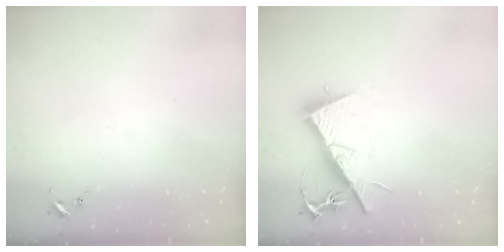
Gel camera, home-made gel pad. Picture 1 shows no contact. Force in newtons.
{"total": 12.5, "press": 12.5, "slide": 0.5}